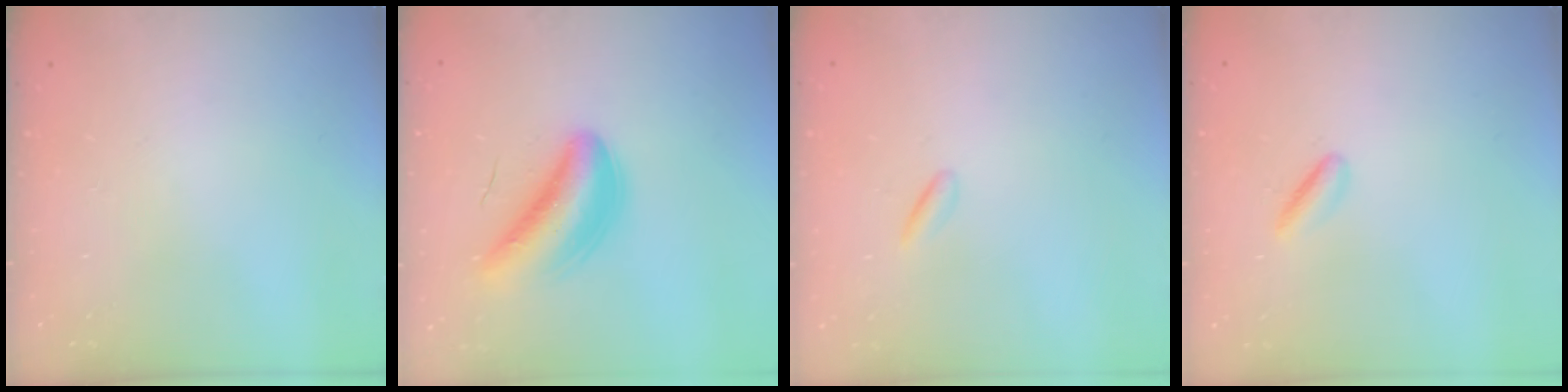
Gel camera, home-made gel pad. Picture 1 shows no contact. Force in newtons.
{"total": 7.2, "press": 6.6, "slide": 2.9}
{"total": 0.7, "press": 0.5, "slide": 0.5}
{"total": 3.6, "press": 3.4, "slide": 1.3}